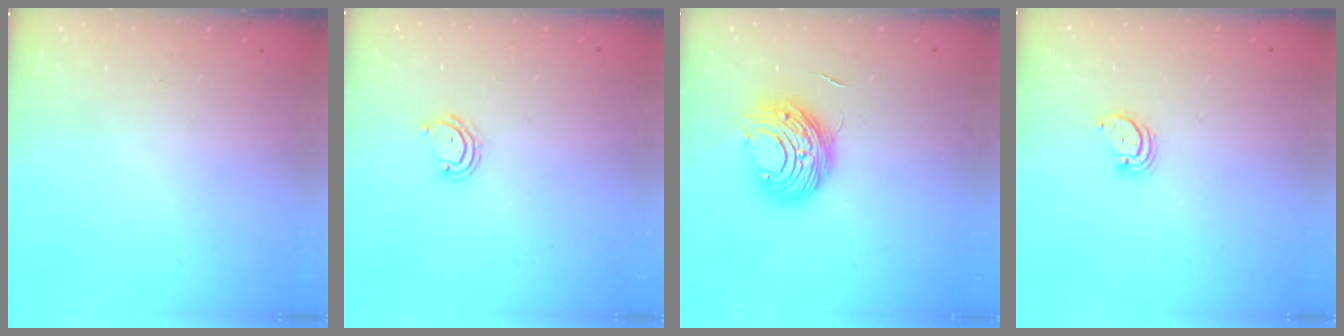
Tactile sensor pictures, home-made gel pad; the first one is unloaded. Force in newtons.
{"total": 4.2, "press": 4.2, "slide": 0.4}
{"total": 9.6, "press": 9.5, "slide": 1.2}
{"total": 2.2, "press": 2.2, "slide": 0.3}